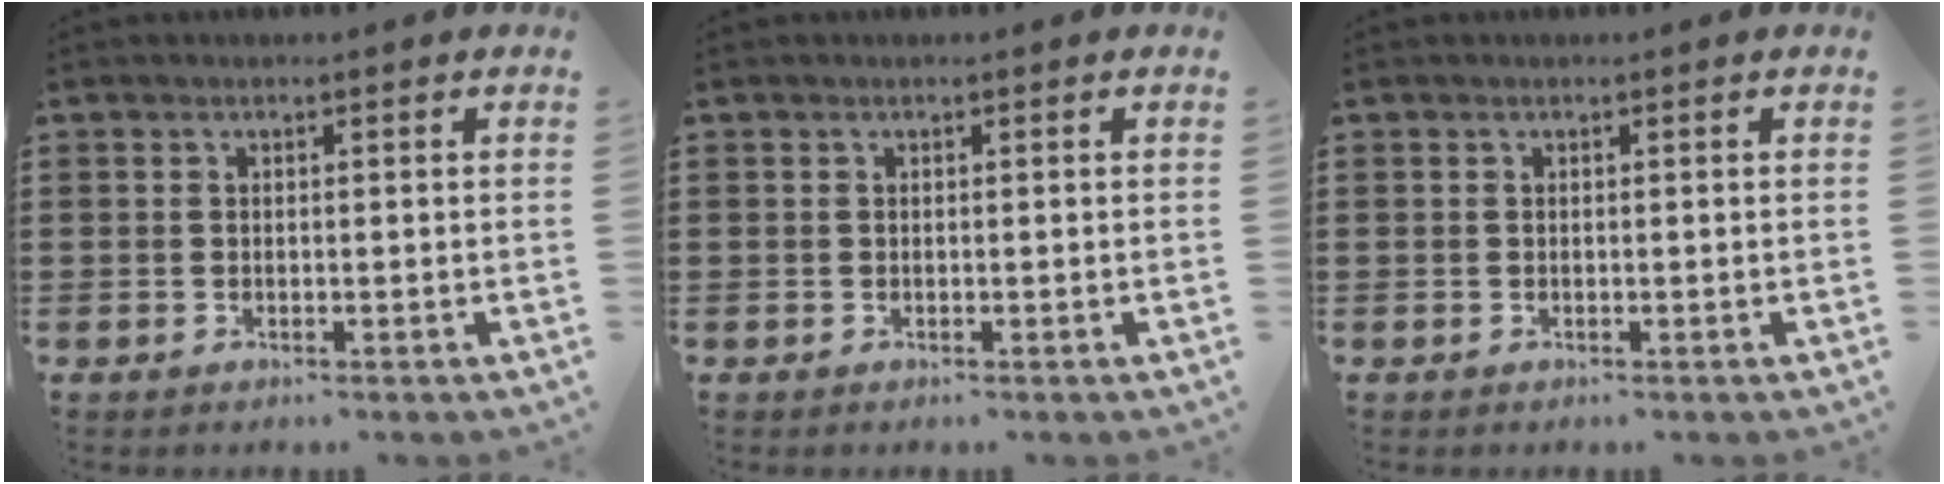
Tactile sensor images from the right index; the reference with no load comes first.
{"total": 0.0}
{"total": 0.0}